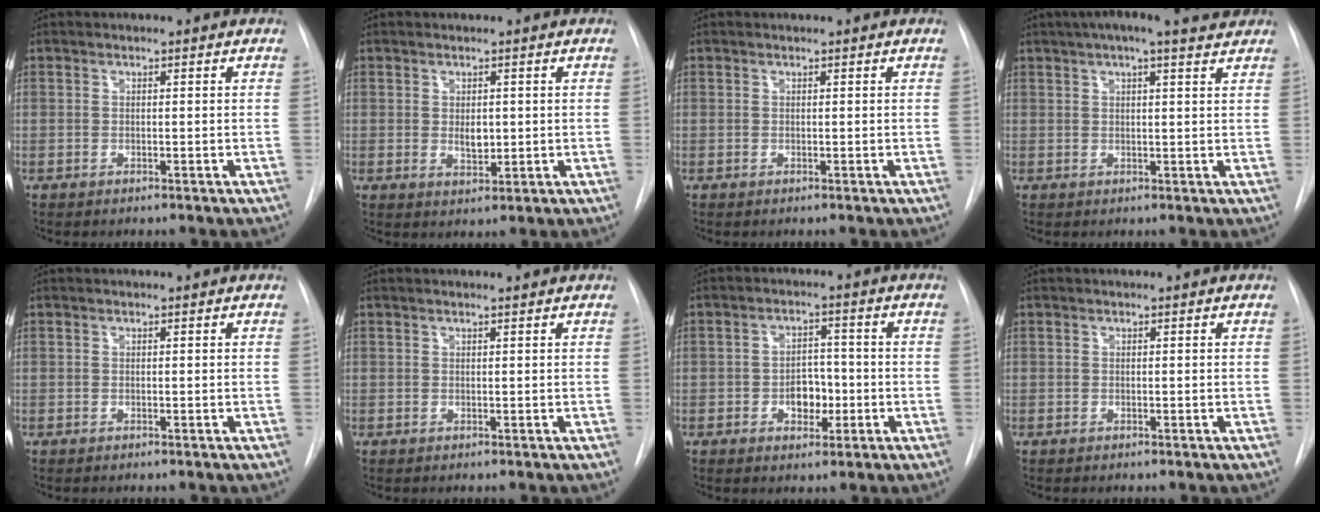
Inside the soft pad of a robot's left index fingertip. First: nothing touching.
{"total": 2.3, "force": [0.3, 1.4, 1.8], "torque": [-0.032, -0.010, 0.009]}
{"total": 0.0}
{"total": 9.3, "force": [7.6, 1.5, 5.1], "torque": [-0.082, 0.027, 0.093]}
{"total": 0.0}
{"total": 0.9, "force": [0.9, -0.2, 0.2], "torque": [-0.009, 0.003, 0.015]}
{"total": 4.7, "force": [-1.4, 3.1, 3.3], "torque": [-0.044, 0.007, -0.018]}
{"total": 0.0}